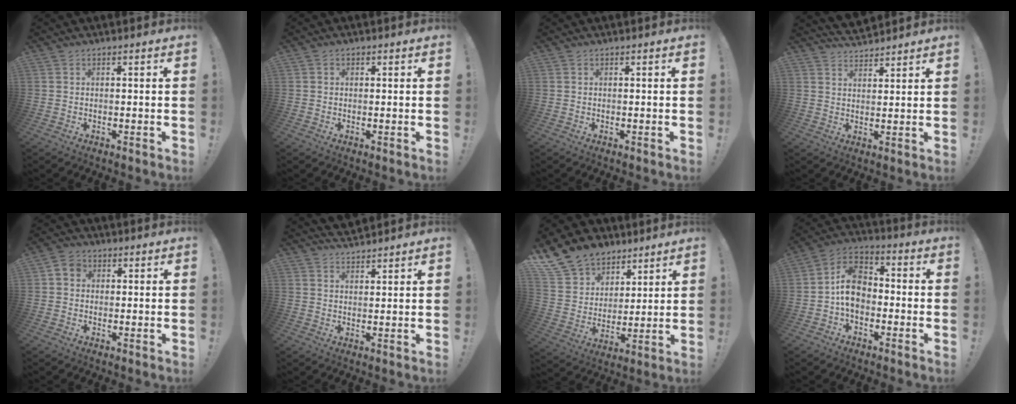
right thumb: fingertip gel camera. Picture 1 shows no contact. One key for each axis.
{"total": 0.7, "fx": 0.0, "fy": 0.7, "fz": 0.2, "tx": 0.000, "ty": 0.002, "tz": -0.001}
{"total": 0.0}
{"total": 5.4, "fx": 5.1, "fy": 1.7, "fz": 0.7, "tx": -0.005, "ty": -0.035, "tz": 0.094}
{"total": 4.4, "fx": 0.7, "fy": 3.8, "fz": 2.2, "tx": -0.030, "ty": 0.004, "tz": 0.014}
{"total": 4.0, "fx": 3.8, "fy": 1.1, "fz": 0.5, "tx": 0.000, "ty": -0.023, "tz": 0.071}
{"total": 13.8, "fx": 9.4, "fy": 9.5, "fz": 3.2, "tx": -0.059, "ty": -0.068, "tz": 0.190}
{"total": 10.7, "fx": -1.7, "fy": 7.8, "fz": 7.2, "tx": -0.122, "ty": 0.019, "tz": -0.028}